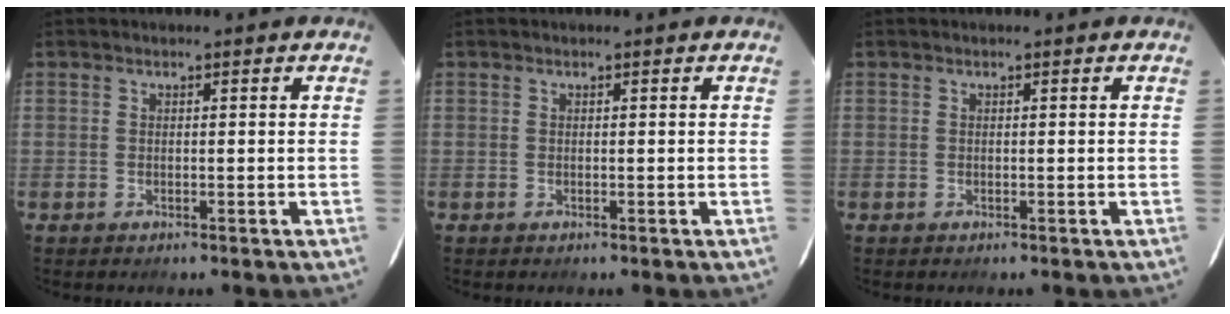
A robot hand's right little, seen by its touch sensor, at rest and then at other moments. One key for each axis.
{"total": 0.0}
{"total": 0.0}